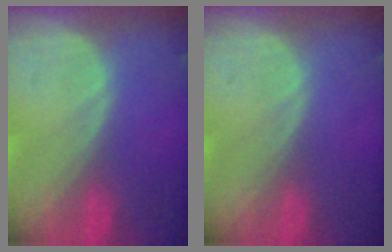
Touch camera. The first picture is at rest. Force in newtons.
{"total": 0.0}